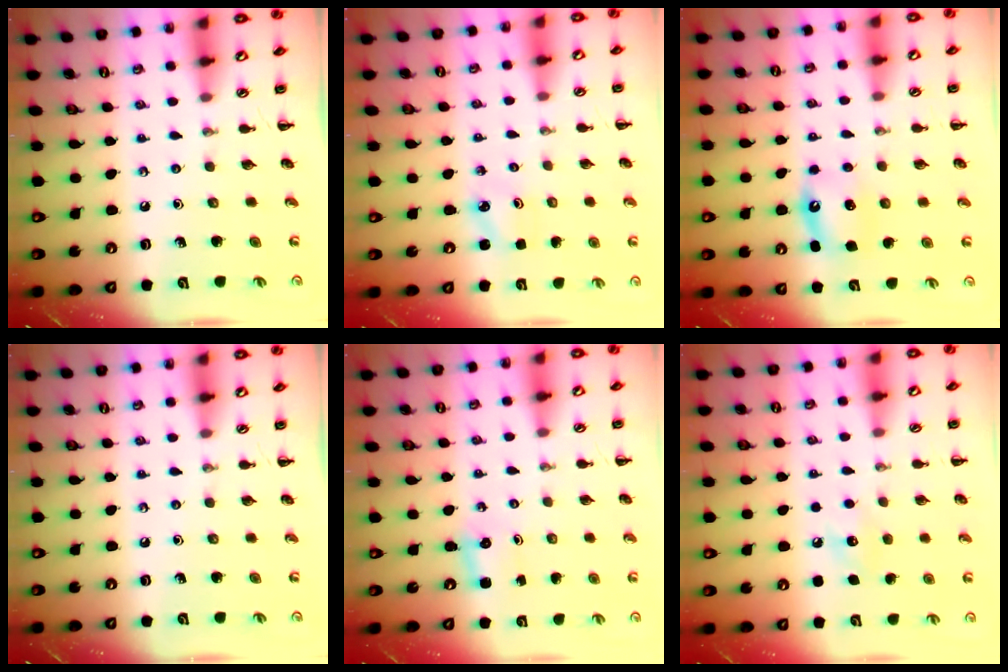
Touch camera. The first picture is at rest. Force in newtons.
{"total": 1.9, "press": 1.8, "slide": 0.4}
{"total": 5.4, "press": 5.0, "slide": 1.9}
{"total": 0.0}
{"total": 2.1, "press": 2.0, "slide": 0.6}
{"total": 6.8, "press": 6.5, "slide": 2.0}